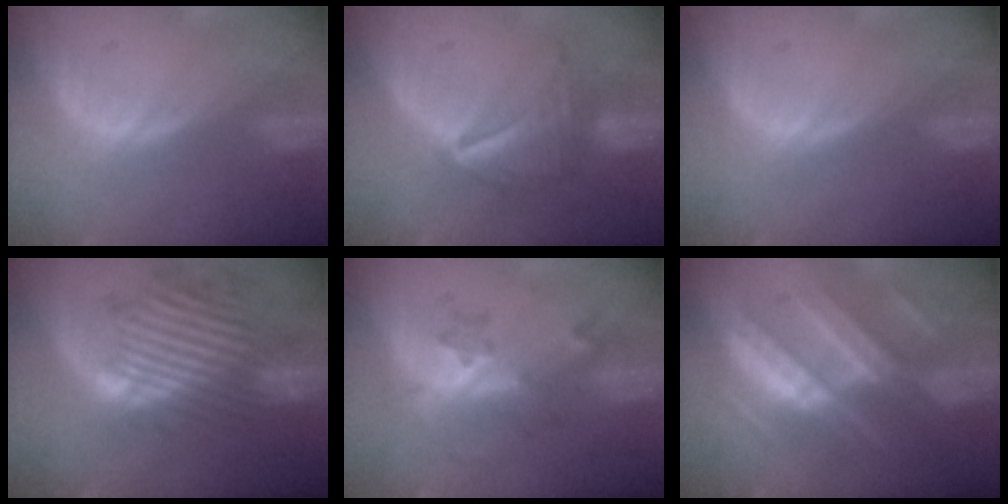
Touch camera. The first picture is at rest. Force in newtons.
{"total": 7.4, "press": 6.6, "slide": 3.5}
{"total": 0.0}
{"total": 11.9, "press": 10.7, "slide": 5.3}
{"total": 6.1, "press": 5.5, "slide": 2.7}
{"total": 9.7, "press": 9.7, "slide": 0.9}